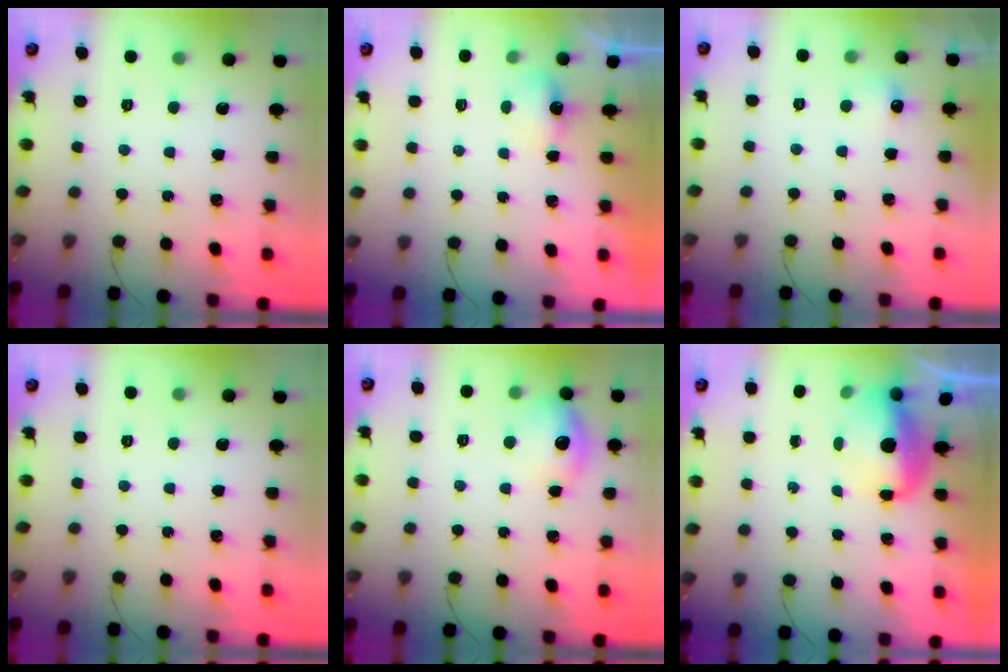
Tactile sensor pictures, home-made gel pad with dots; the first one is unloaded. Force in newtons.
{"total": 3.1, "press": 3.0, "slide": 1.0}
{"total": 5.0, "press": 4.8, "slide": 1.2}
{"total": 0.0}
{"total": 11.1, "press": 11.1, "slide": 0.2}
{"total": 5.3, "press": 5.3, "slide": 0.6}